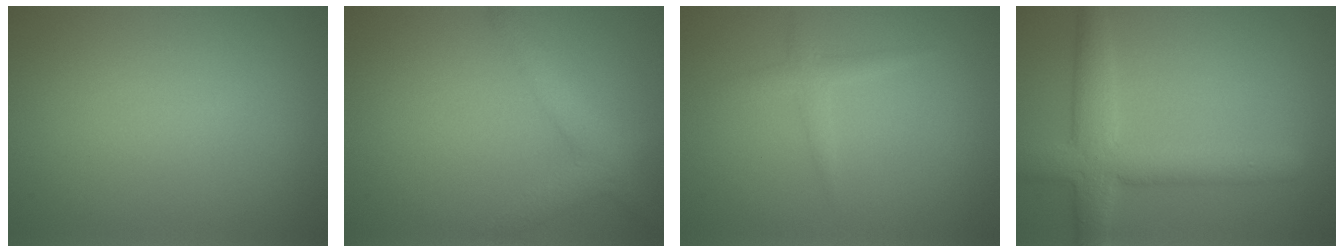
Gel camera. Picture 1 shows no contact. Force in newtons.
{"total": 2.2, "press": 2.2, "slide": 0.2}
{"total": 1.3, "press": 1.3, "slide": 0.1}
{"total": 5.4, "press": 5.4, "slide": 0.3}